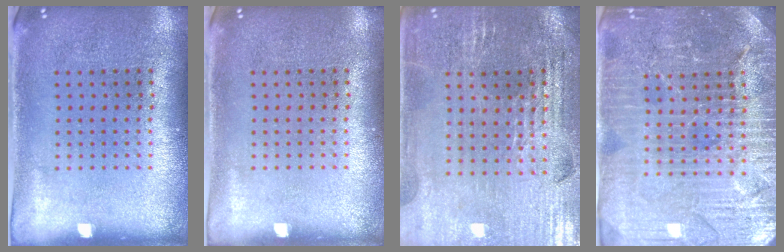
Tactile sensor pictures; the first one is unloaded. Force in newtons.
{"total": 0.0}
{"total": 2.9, "press": 2.8, "slide": 0.5}
{"total": 4.5, "press": 4.3, "slide": 1.5}